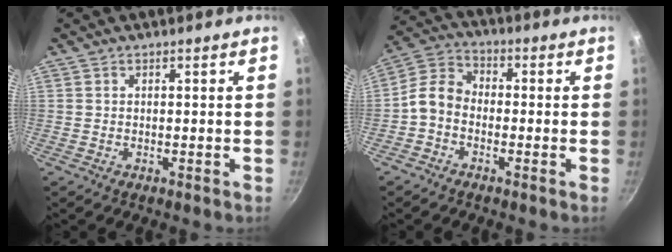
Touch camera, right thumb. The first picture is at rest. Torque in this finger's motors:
{"motor_torque": [0.20, 0.15, 0.96, -0.53, 0.03]}